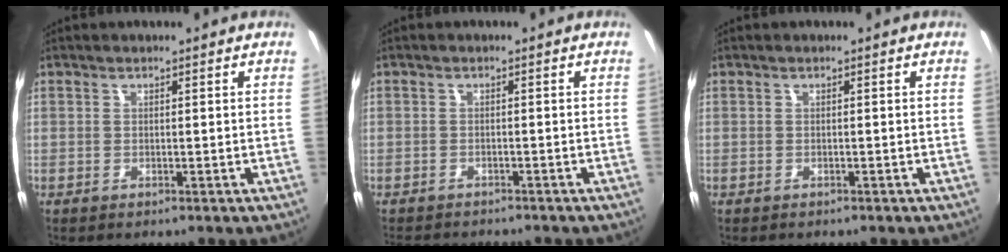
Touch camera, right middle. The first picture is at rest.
{"total": 4.9, "force": [-4.4, 1.7, 1.2], "torque": [-0.038, -0.005, -0.070]}
{"total": 0.7, "force": [-0.6, 0.3, 0.1], "torque": [-0.006, -0.001, -0.008]}